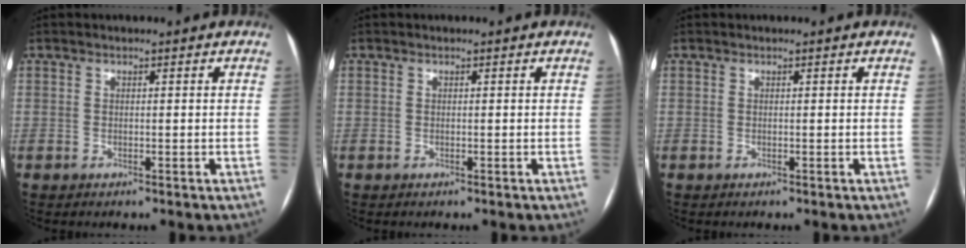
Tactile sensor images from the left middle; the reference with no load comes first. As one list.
[{"total": 0.0}, {"total": 0.0}]